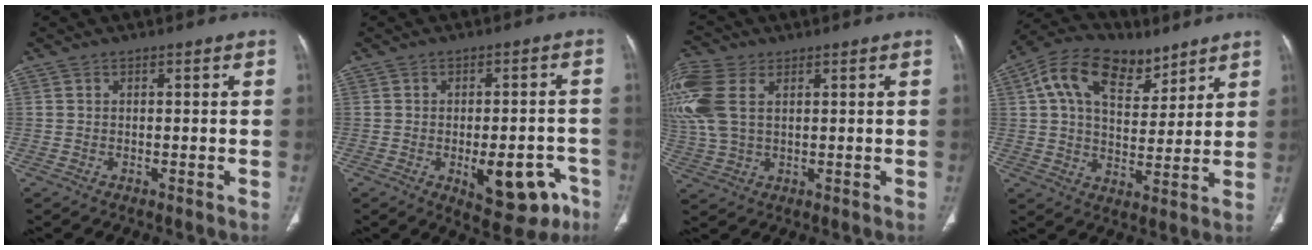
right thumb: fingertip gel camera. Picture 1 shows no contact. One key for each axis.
{"total": 12.0, "fx": -5.1, "fy": 5.7, "fz": 9.3, "tx": -0.091, "ty": 0.025, "tz": -0.055}
{"total": 13.8, "fx": 4.3, "fy": 8.6, "fz": 9.9, "tx": -0.268, "ty": 0.008, "tz": 0.088}
{"total": 15.5, "fx": 8.1, "fy": 9.3, "fz": 9.4, "tx": -0.137, "ty": -0.009, "tz": 0.140}